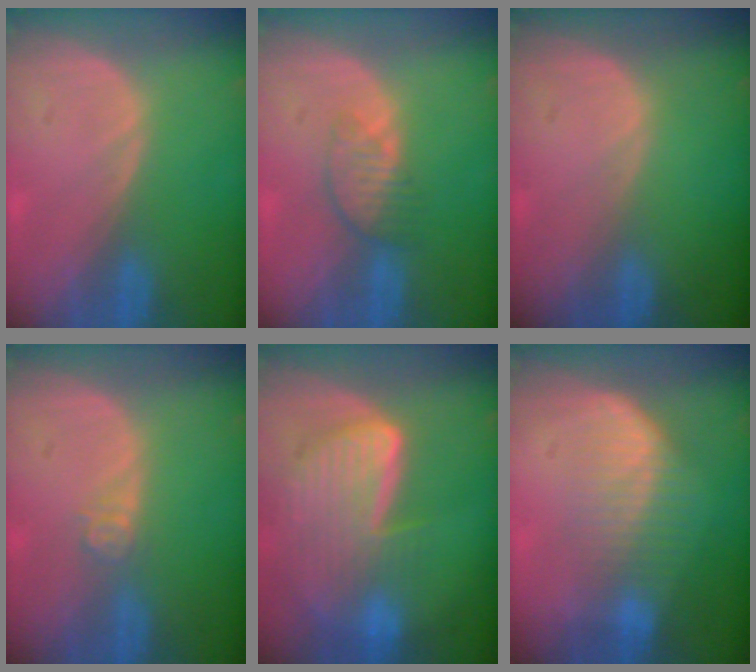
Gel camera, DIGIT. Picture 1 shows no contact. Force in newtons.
{"total": 3.9, "press": 3.4, "slide": 1.8}
{"total": 0.0}
{"total": 2.4, "press": 2.0, "slide": 1.3}
{"total": 9.2, "press": 8.1, "slide": 4.5}
{"total": 6.7, "press": 6.3, "slide": 2.3}